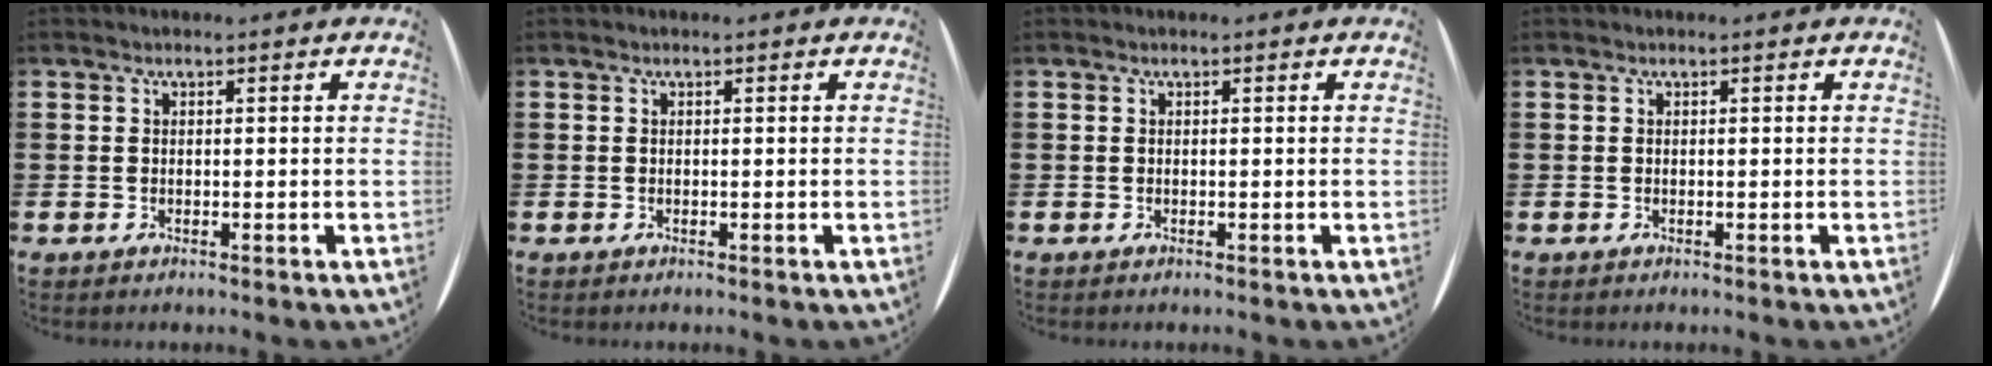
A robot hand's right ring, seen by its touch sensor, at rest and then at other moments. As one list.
[{"total": 0.0}, {"total": 0.0}, {"total": 0.0}]